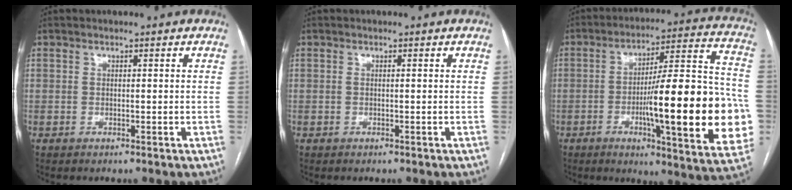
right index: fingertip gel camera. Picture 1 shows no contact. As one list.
[{"total": 0.0}, {"total": 25.0, "force": [-5.0, 3.4, 24.3], "torque": [-0.291, 0.010, -0.066]}]